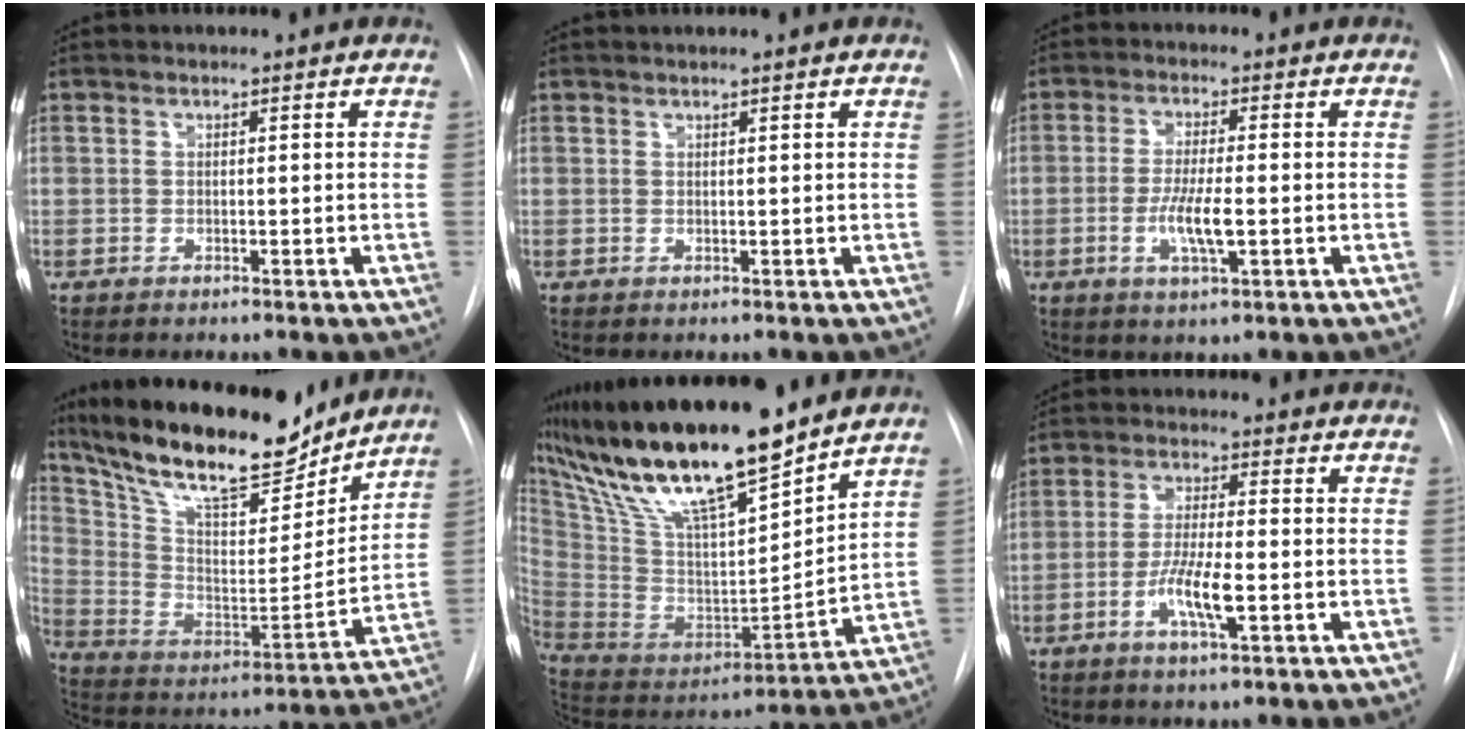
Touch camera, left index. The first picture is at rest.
{"total": 1.0, "force": [0.7, -0.2, 0.6], "torque": [-0.009, 0.010, 0.016]}
{"total": 5.9, "force": [-1.6, 0.9, 5.6], "torque": [-0.112, -0.013, -0.030]}
{"total": 22.5, "force": [18.9, 5.4, 11.1], "torque": [-0.204, -0.009, 0.314]}
{"total": 22.6, "force": [18.0, 2.7, 13.4], "torque": [-0.252, -0.012, 0.329]}
{"total": 6.8, "force": [-2.5, 0.9, 6.2], "torque": [-0.121, -0.010, -0.047]}